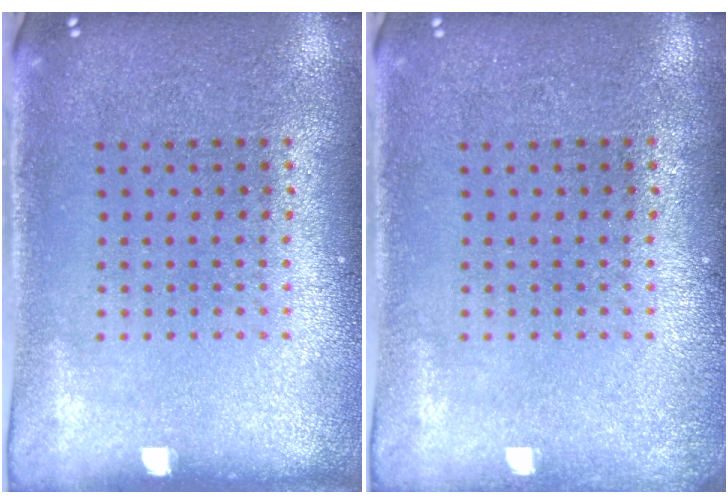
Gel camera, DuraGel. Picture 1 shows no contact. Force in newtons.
{"total": 0.7, "press": 0.7, "slide": 0.1}